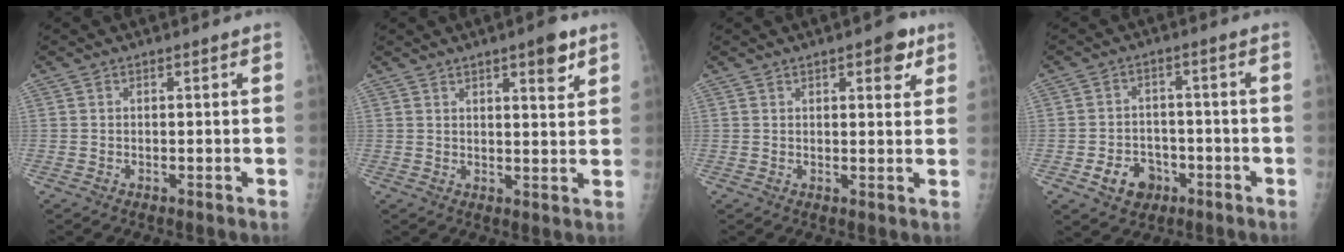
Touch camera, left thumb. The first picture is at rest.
{"total": 5.8, "force": [3.5, 1.5, 4.4], "torque": [-0.051, -0.018, 0.047]}
{"total": 5.0, "force": [2.7, 2.1, 3.7], "torque": [-0.029, -0.009, 0.028]}
{"total": 6.7, "force": [-3.0, 5.2, 2.9], "torque": [-0.025, 0.024, -0.042]}